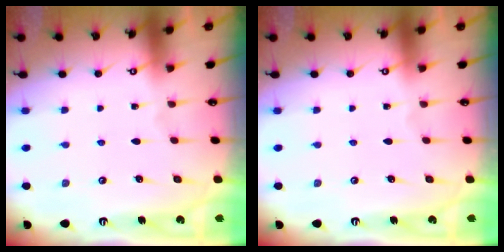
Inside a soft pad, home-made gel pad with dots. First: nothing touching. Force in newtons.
{"total": 0.0}